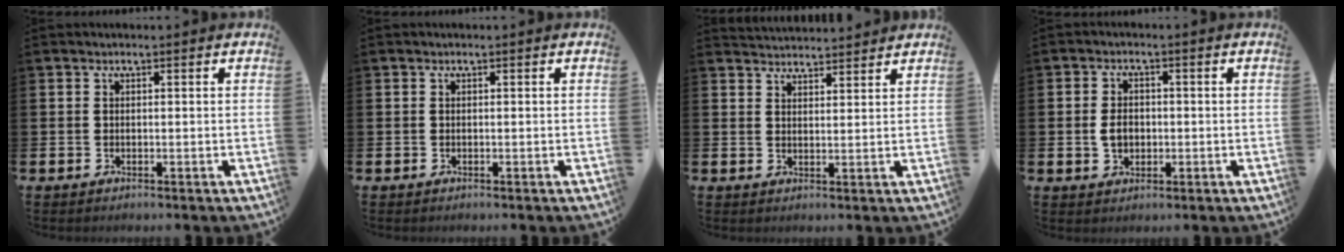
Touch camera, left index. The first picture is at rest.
{"total": 0.0}
{"total": 3.3, "force": [3.3, 0.3, -0.3], "torque": [-0.003, -0.017, 0.061]}
{"total": 3.2, "force": [-0.2, 2.4, 2.2], "torque": [-0.026, 0.002, -0.011]}